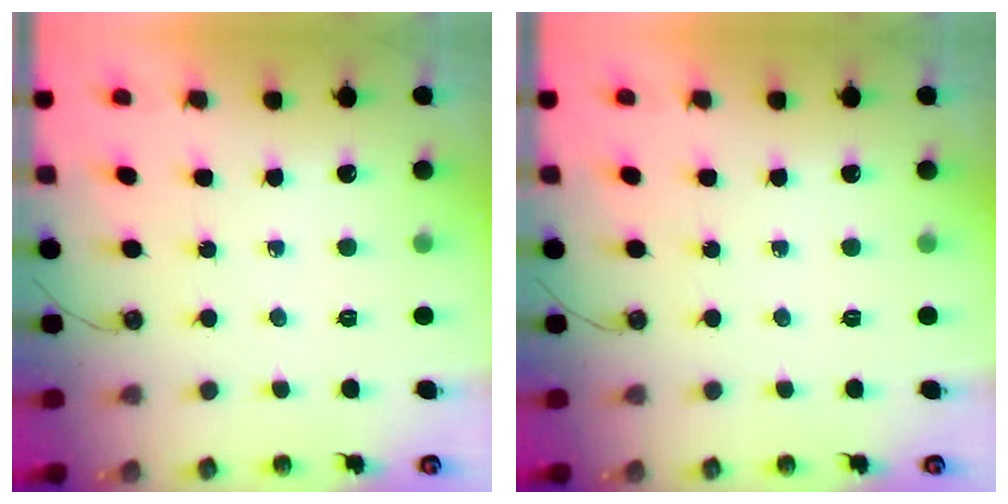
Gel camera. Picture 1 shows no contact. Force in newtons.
{"total": 0.0}